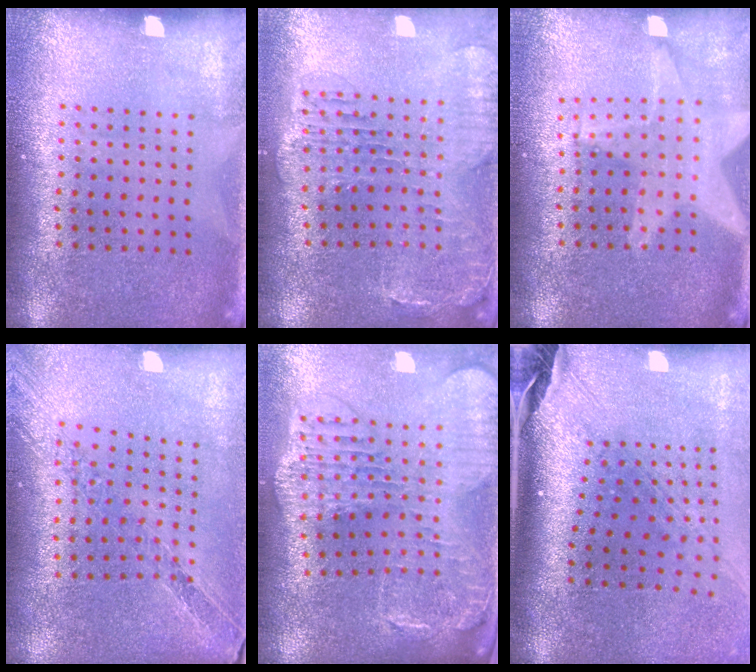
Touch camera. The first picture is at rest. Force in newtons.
{"total": 1.5, "press": 1.4, "slide": 0.4}
{"total": 1.3, "press": 1.3, "slide": 0.5}
{"total": 1.0, "press": 1.0, "slide": 0.0}
{"total": 2.5, "press": 2.2, "slide": 1.2}
{"total": 2.9, "press": 2.1, "slide": 2.0}